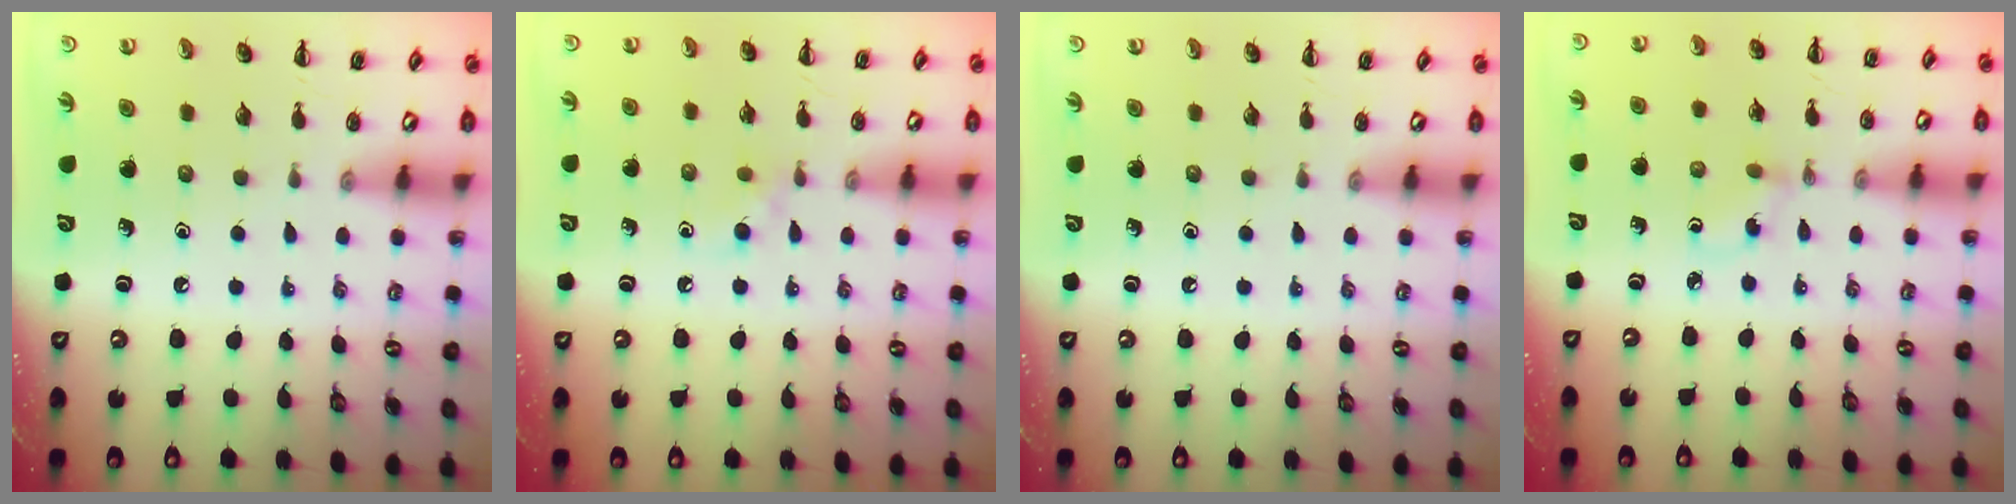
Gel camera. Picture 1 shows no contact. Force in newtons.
{"total": 3.9, "press": 3.6, "slide": 1.4}
{"total": 0.0}
{"total": 1.4, "press": 1.2, "slide": 0.7}